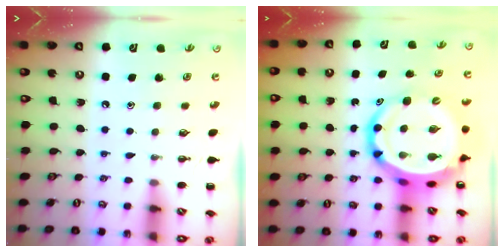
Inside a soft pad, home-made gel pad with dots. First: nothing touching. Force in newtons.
{"total": 13.7, "press": 13.2, "slide": 3.5}